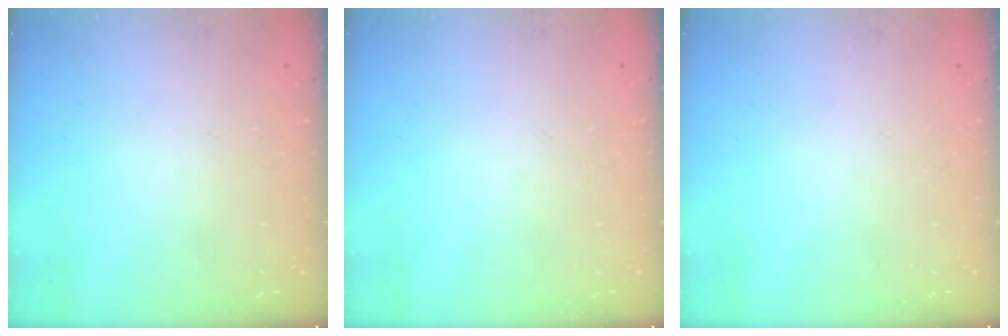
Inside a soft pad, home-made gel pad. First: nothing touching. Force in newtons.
{"total": 0.0}
{"total": 0.0}